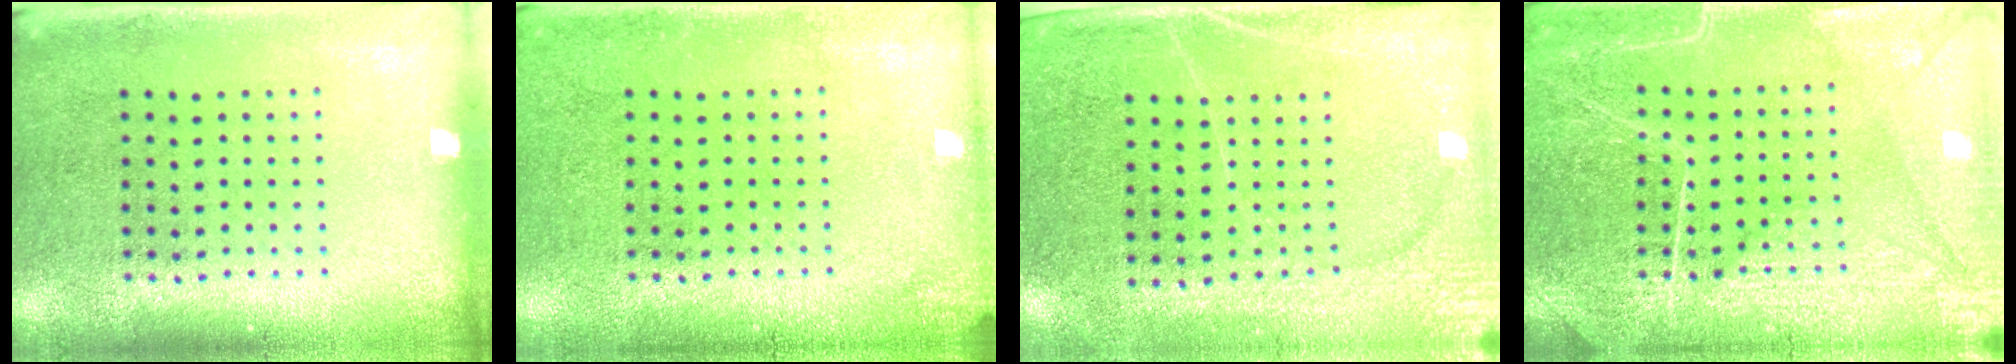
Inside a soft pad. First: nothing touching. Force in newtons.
{"total": 1.3, "press": 1.3, "slide": 0.1}
{"total": 3.0, "press": 2.7, "slide": 1.5}
{"total": 5.9, "press": 5.9, "slide": 0.7}